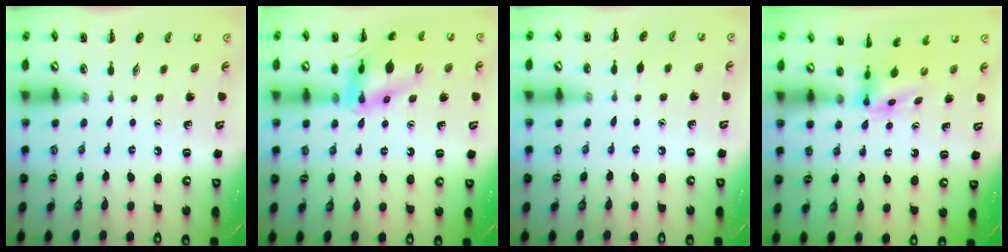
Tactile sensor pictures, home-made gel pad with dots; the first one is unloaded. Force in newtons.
{"total": 15.3, "press": 15.1, "slide": 2.5}
{"total": 2.9, "press": 2.7, "slide": 0.9}
{"total": 3.6, "press": 3.6, "slide": 0.6}